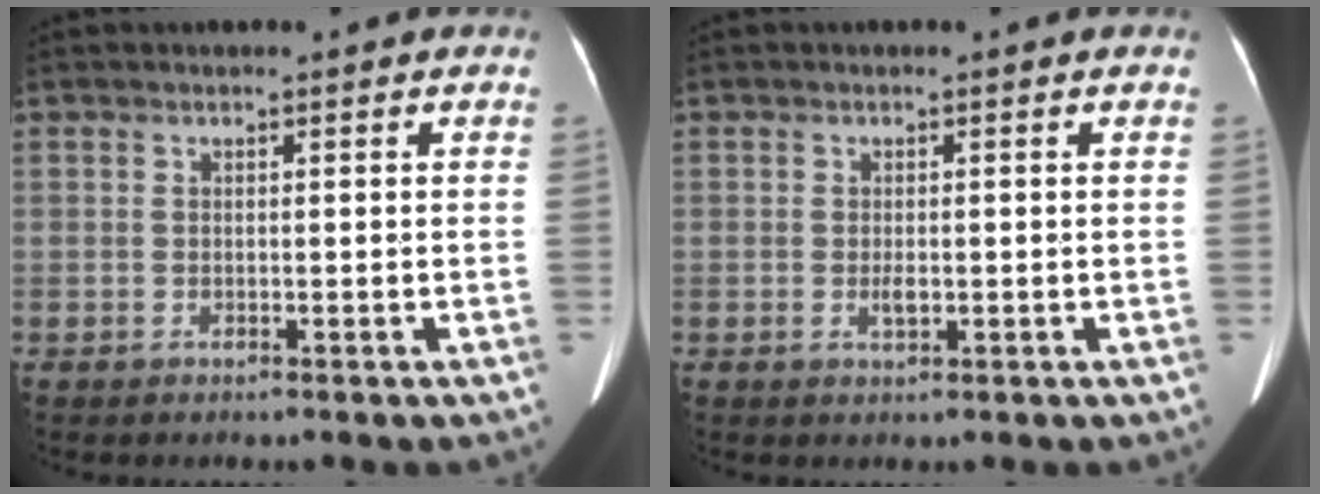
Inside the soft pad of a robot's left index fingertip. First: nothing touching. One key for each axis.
{"total": 1.4, "fx": -0.3, "fy": 0.6, "fz": 1.3, "tx": -0.024, "ty": -0.001, "tz": -0.003}